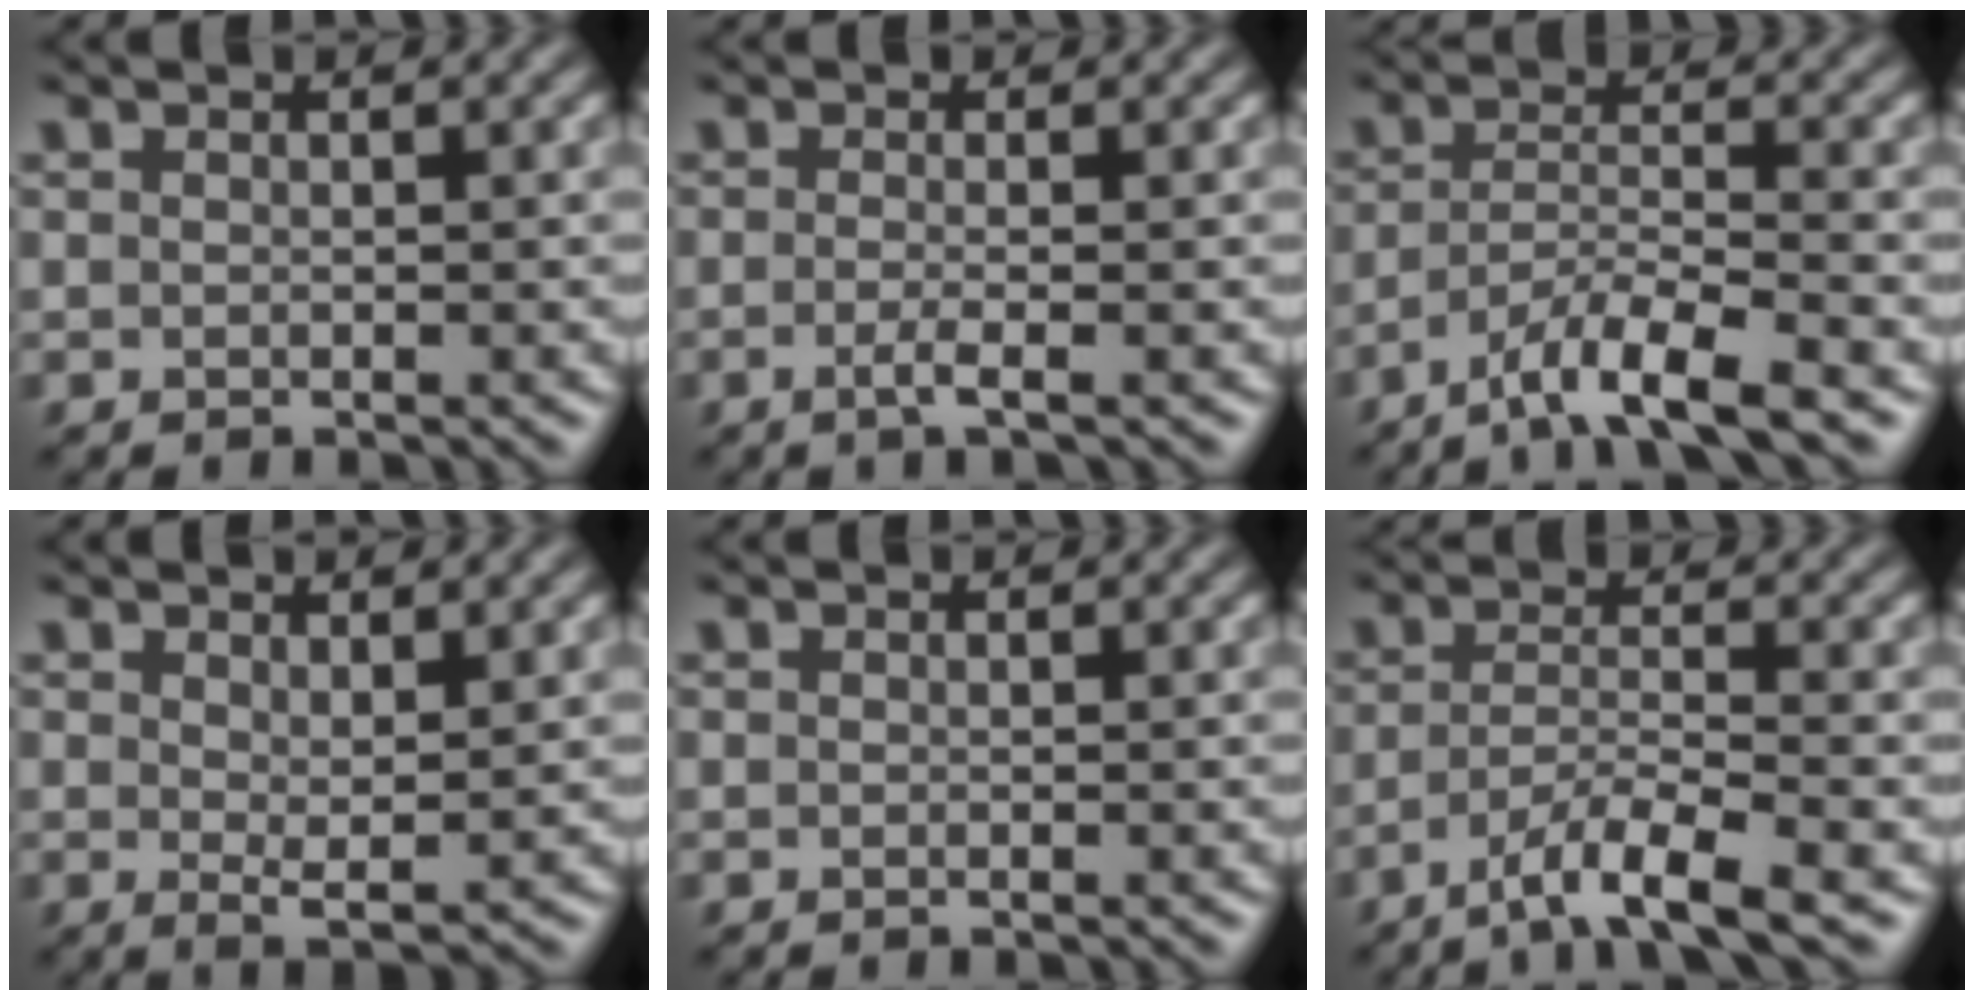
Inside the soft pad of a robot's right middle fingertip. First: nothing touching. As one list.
[{"total": 1.9, "force": [-0.6, 0.5, 1.7], "torque": [-0.028, -0.006, -0.017]}, {"total": 6.2, "force": [-4.4, 1.0, 4.2], "torque": [-0.065, 0.001, -0.083]}, {"total": 2.2, "force": [0.9, 0.6, 1.9], "torque": [-0.034, -0.010, 0.018]}, {"total": 0.0}, {"total": 5.2, "force": [-3.3, 0.8, 3.9], "torque": [-0.065, -0.001, -0.066]}]